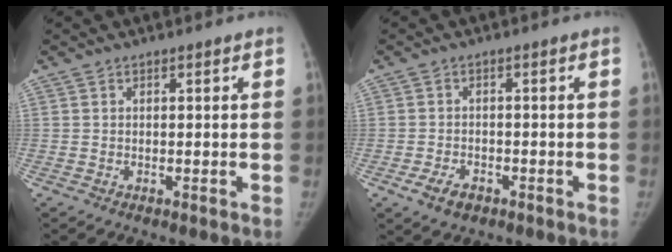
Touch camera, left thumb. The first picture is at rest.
{"total": 4.0, "force": [-2.0, 2.6, 2.2], "torque": [-0.040, 0.005, -0.030]}